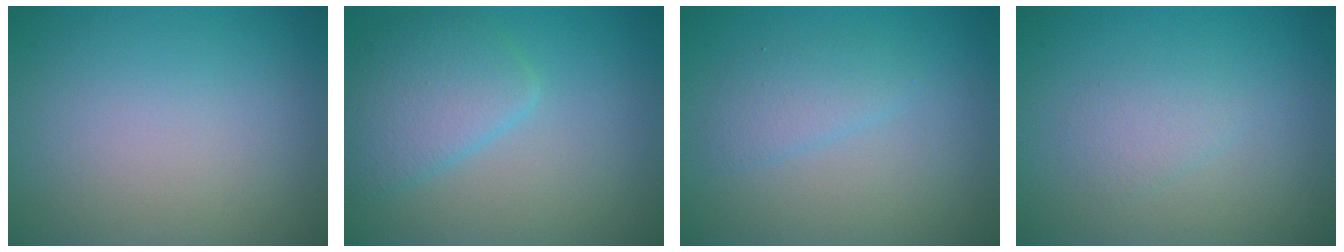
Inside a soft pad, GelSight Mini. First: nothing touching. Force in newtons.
{"total": 4.2, "press": 4.2, "slide": 0.2}
{"total": 1.9, "press": 1.9, "slide": 0.1}
{"total": 1.4, "press": 1.4, "slide": 0.0}